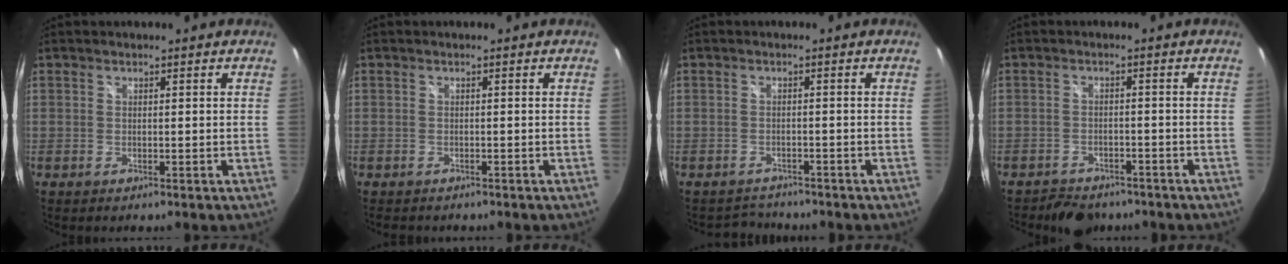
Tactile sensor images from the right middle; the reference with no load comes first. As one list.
[{"total": 1.7, "force": [-1.4, 0.8, 0.4], "torque": [-0.012, -0.006, -0.022]}, {"total": 3.3, "force": [-3.1, 1.2, -0.3], "torque": [-0.004, 0.002, -0.053]}, {"total": 7.0, "force": [-6.0, 3.1, 1.8], "torque": [-0.050, 0.000, -0.087]}]